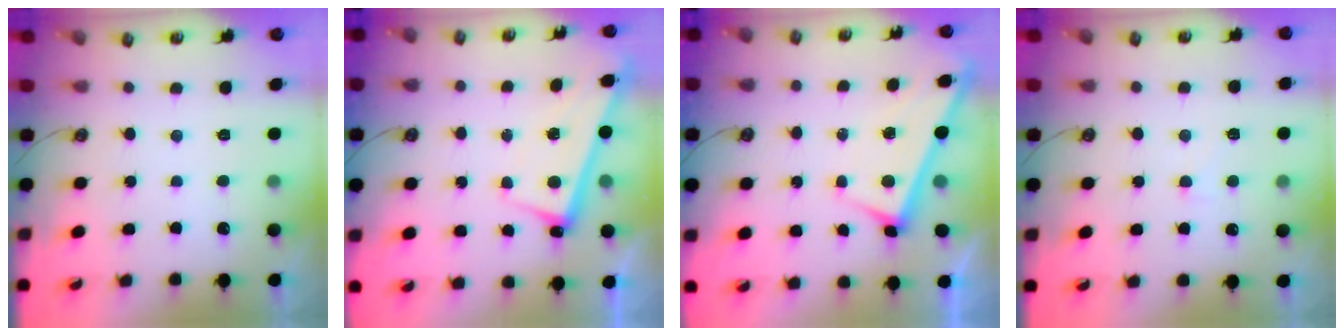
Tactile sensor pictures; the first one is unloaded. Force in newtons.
{"total": 2.7, "press": 2.7, "slide": 0.5}
{"total": 3.0, "press": 3.0, "slide": 0.1}
{"total": 2.9, "press": 2.7, "slide": 0.9}